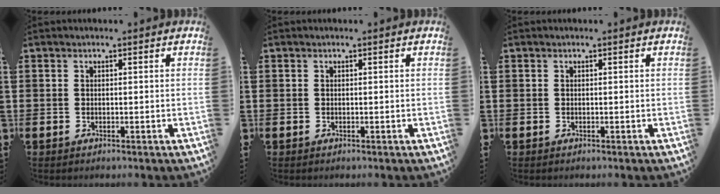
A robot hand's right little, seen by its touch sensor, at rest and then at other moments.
{"total": 0.0}
{"total": 0.0}